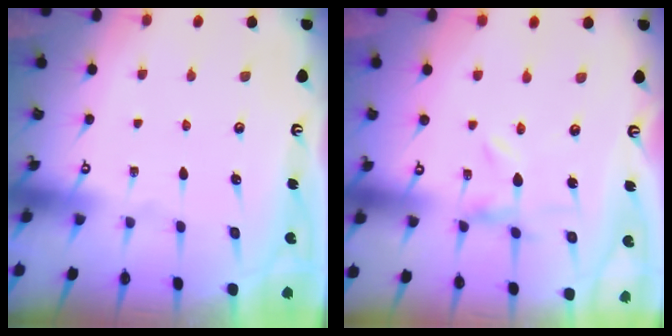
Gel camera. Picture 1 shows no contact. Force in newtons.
{"total": 0.0}